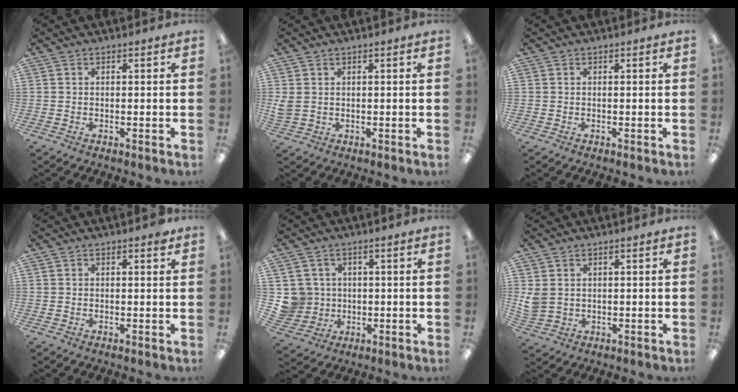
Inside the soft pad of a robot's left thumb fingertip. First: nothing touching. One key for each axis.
{"total": 2.4, "fx": 0.8, "fy": 1.7, "fz": 1.5, "tx": -0.032, "ty": 0.003, "tz": 0.014}
{"total": 0.0}
{"total": 1.8, "fx": 1.4, "fy": 0.4, "fz": 1.0, "tx": -0.007, "ty": -0.006, "tz": 0.021}
{"total": 5.9, "fx": 1.1, "fy": 5.7, "fz": 0.4, "tx": -0.020, "ty": 0.002, "tz": 0.026}
{"total": 3.4, "fx": 1.6, "fy": 2.6, "fz": 1.5, "tx": -0.025, "ty": -0.002, "tz": 0.031}